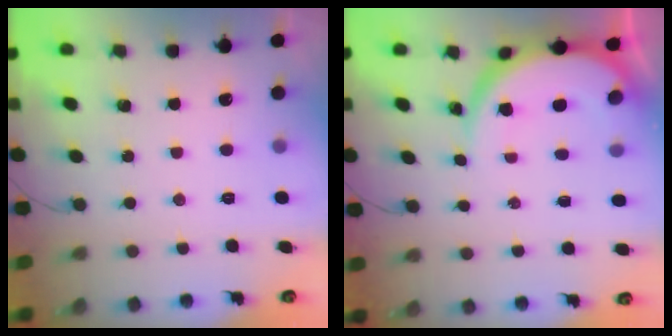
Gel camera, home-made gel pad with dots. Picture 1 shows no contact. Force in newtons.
{"total": 7.3, "press": 7.3, "slide": 0.7}